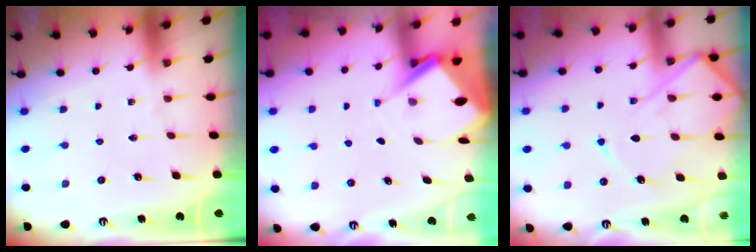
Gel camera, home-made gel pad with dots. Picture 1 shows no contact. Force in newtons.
{"total": 6.1, "press": 6.1, "slide": 0.6}
{"total": 12.3, "press": 12.2, "slide": 1.3}